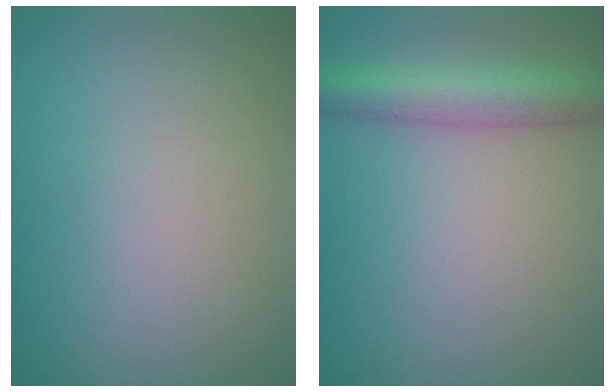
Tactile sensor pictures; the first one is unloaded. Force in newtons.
{"total": 5.1, "press": 5.1, "slide": 0.2}